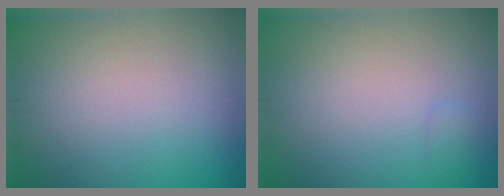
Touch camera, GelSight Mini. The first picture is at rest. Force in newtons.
{"total": 0.6, "press": 0.6, "slide": 0.1}